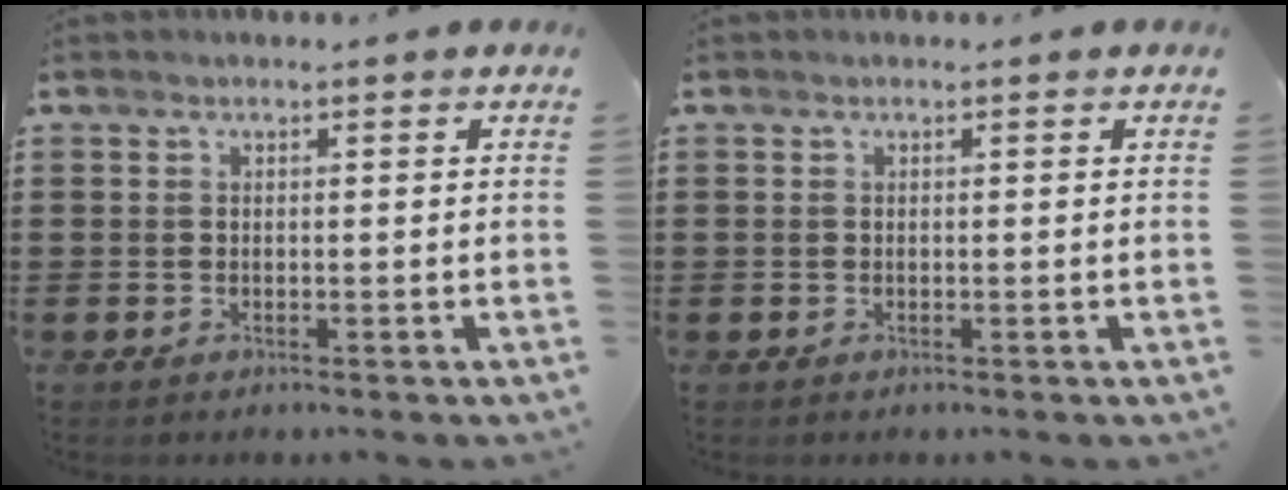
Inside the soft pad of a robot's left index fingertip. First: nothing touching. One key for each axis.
{"total": 0.0}